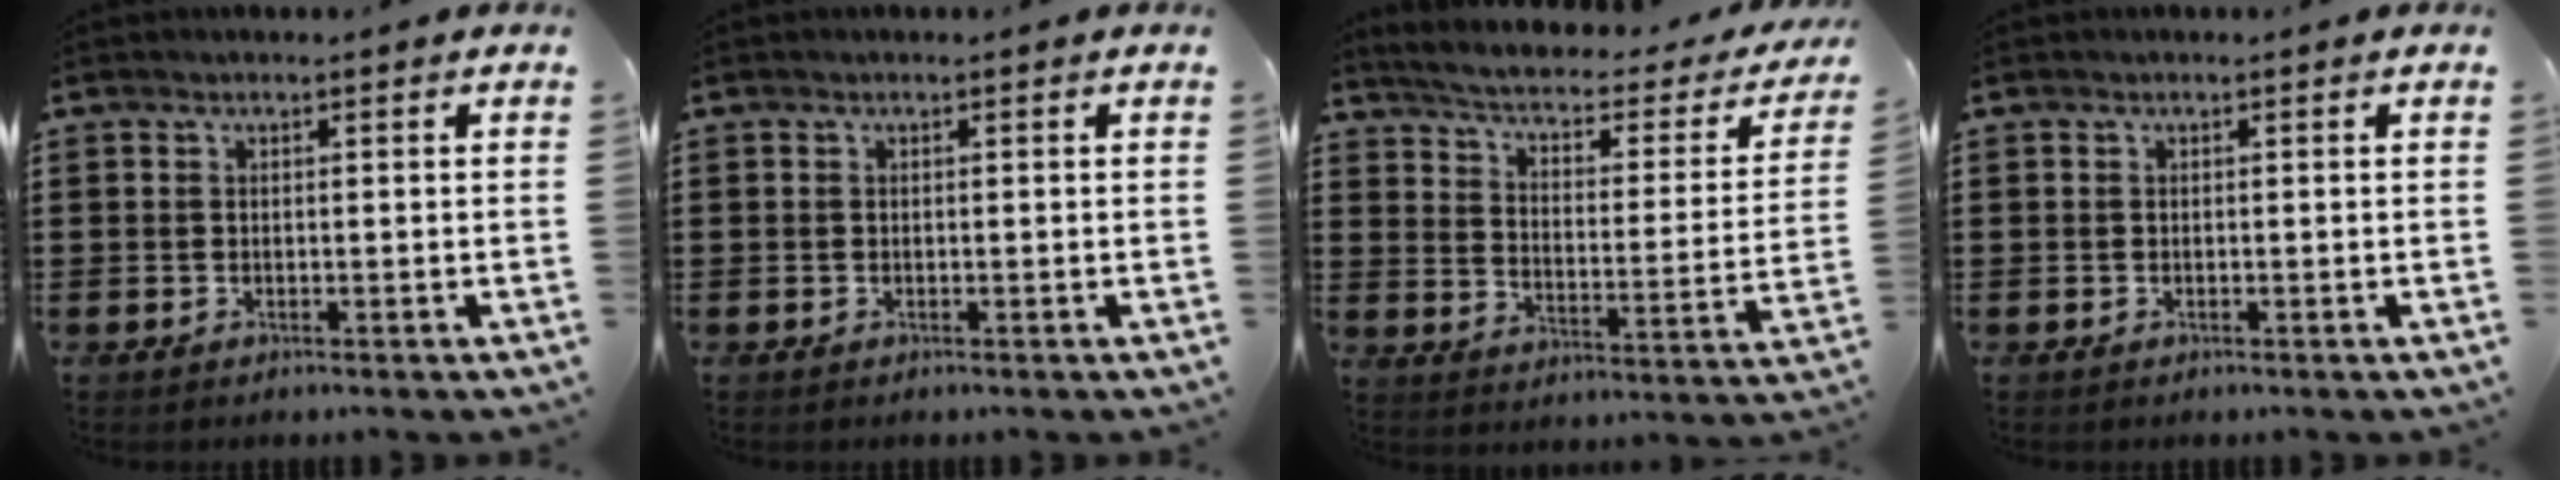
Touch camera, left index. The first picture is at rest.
{"total": 0.0}
{"total": 2.8, "force": [1.9, 0.8, 2.0], "torque": [-0.052, -0.023, 0.021]}
{"total": 0.0}